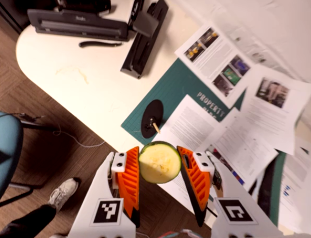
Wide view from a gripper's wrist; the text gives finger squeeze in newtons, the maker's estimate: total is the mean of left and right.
{"total": 9.1, "left": 9.5, "right": 8.8}